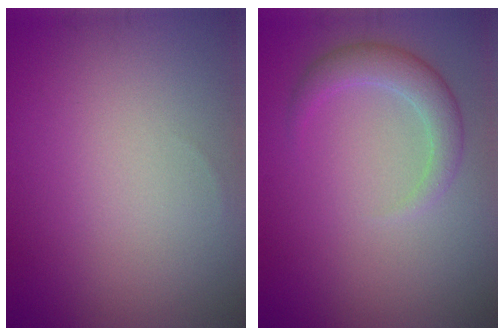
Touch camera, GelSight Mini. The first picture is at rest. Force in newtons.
{"total": 2.8, "press": 2.8, "slide": 0.2}